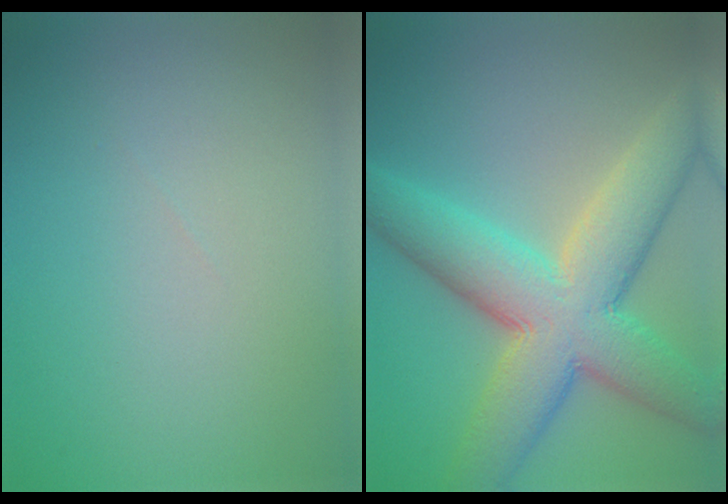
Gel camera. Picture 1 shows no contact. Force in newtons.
{"total": 10.7, "press": 10.7, "slide": 0.5}